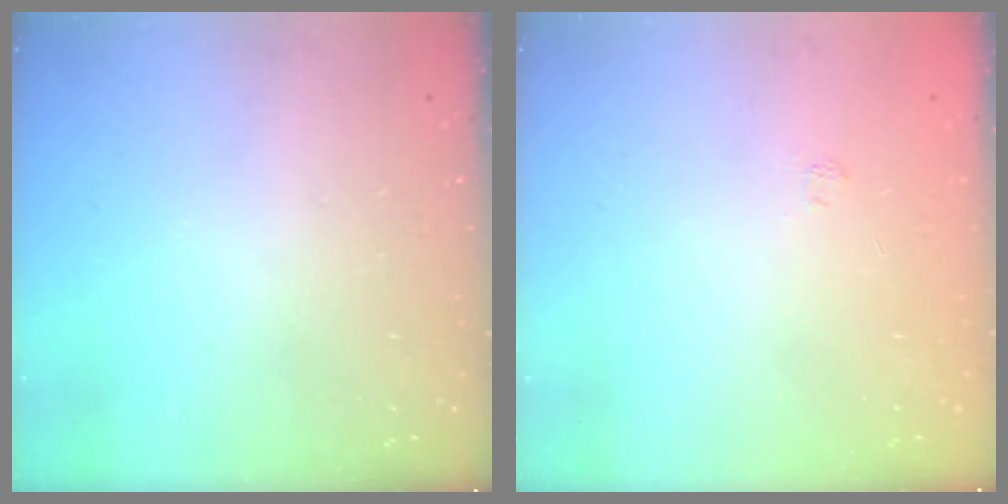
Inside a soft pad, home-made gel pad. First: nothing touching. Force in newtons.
{"total": 1.8, "press": 1.4, "slide": 1.1}